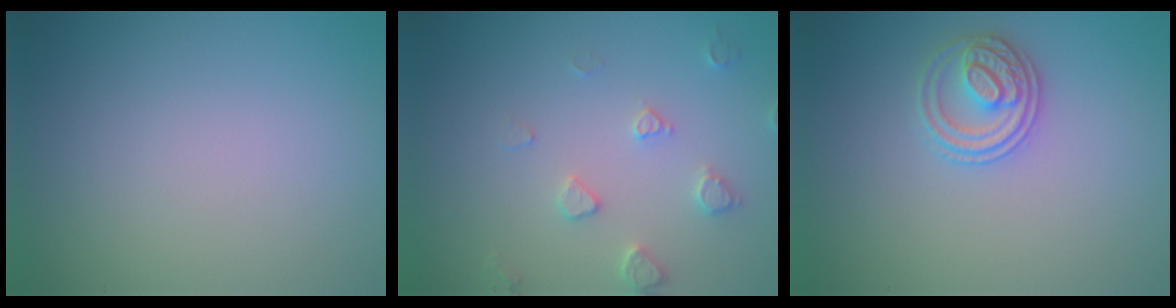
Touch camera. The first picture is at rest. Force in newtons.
{"total": 2.2, "press": 2.2, "slide": 0.4}
{"total": 2.7, "press": 2.6, "slide": 0.5}